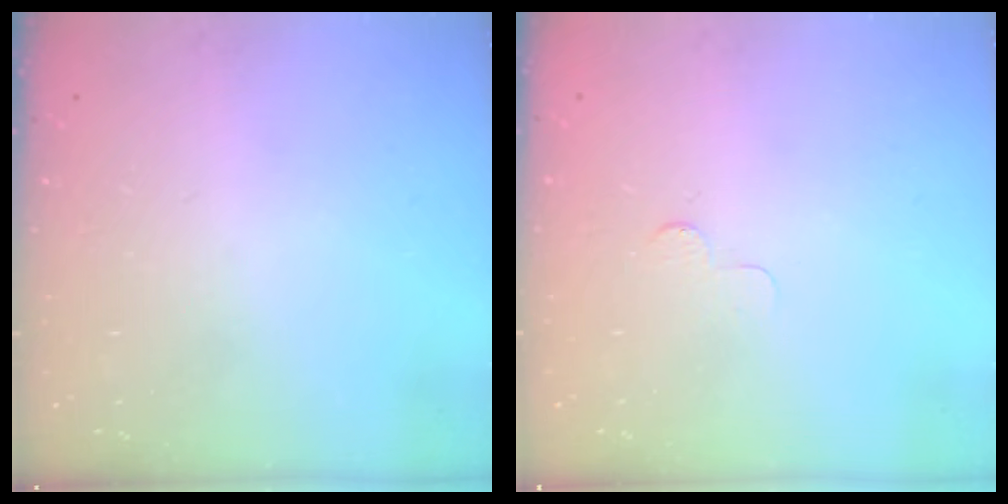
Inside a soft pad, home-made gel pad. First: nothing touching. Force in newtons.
{"total": 2.1, "press": 2.1, "slide": 0.2}